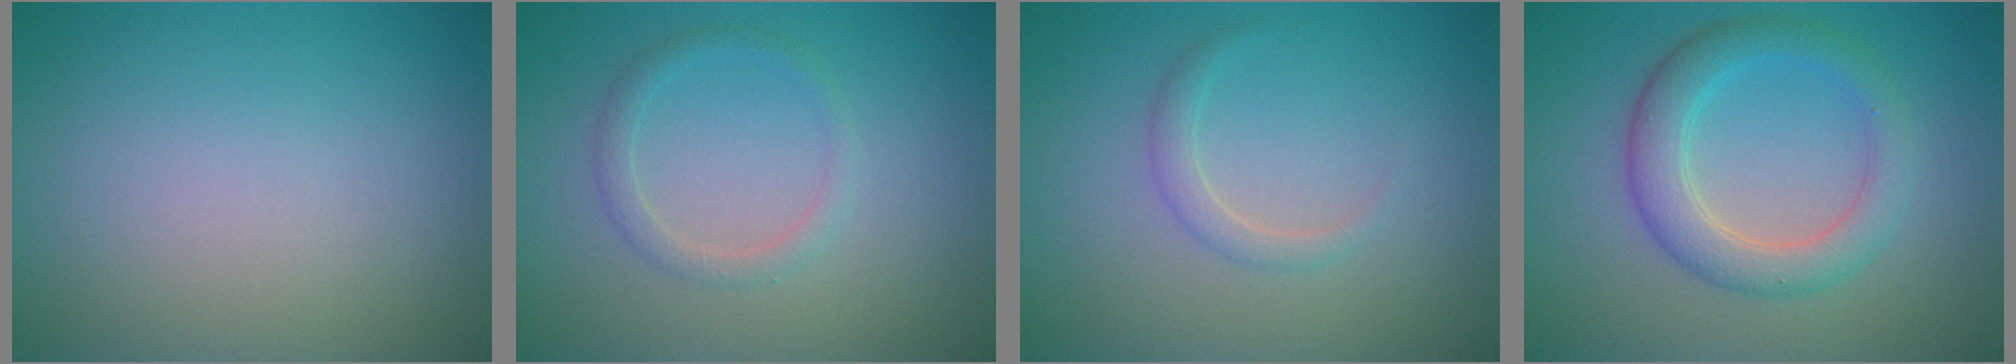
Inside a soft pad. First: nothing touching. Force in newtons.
{"total": 1.5, "press": 1.5, "slide": 0.1}
{"total": 1.4, "press": 1.4, "slide": 0.1}
{"total": 4.2, "press": 4.2, "slide": 0.1}